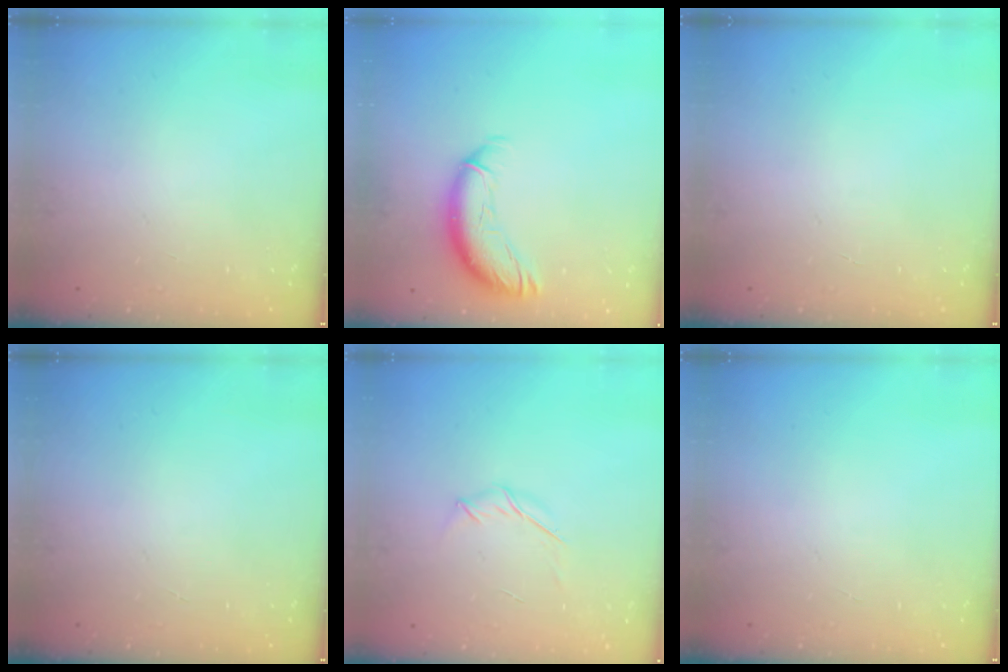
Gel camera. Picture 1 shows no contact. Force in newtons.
{"total": 12.6, "press": 12.4, "slide": 1.8}
{"total": 0.0}
{"total": 0.0}
{"total": 3.8, "press": 3.7, "slide": 0.9}
{"total": 0.0}